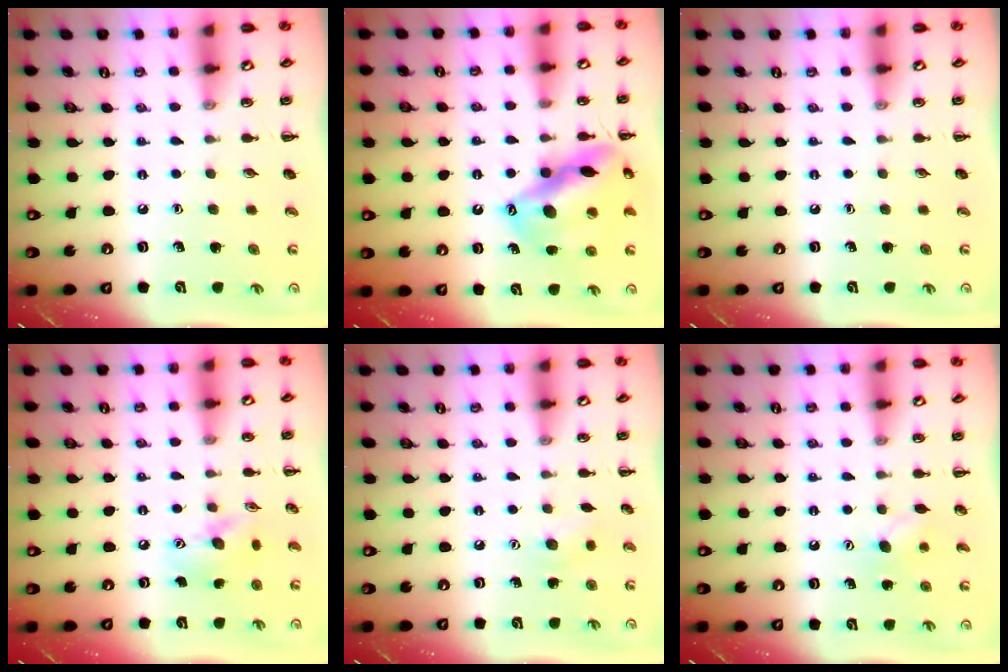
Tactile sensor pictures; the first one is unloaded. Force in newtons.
{"total": 16.9, "press": 16.7, "slide": 3.1}
{"total": 0.0}
{"total": 11.0, "press": 10.9, "slide": 1.5}
{"total": 5.7, "press": 5.5, "slide": 1.5}
{"total": 5.4, "press": 5.2, "slide": 1.4}